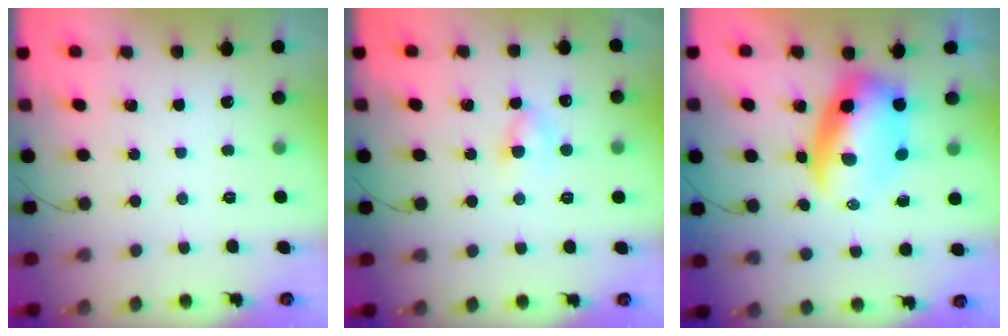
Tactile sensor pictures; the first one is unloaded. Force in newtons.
{"total": 3.1, "press": 2.8, "slide": 1.4}
{"total": 9.6, "press": 9.2, "slide": 2.5}